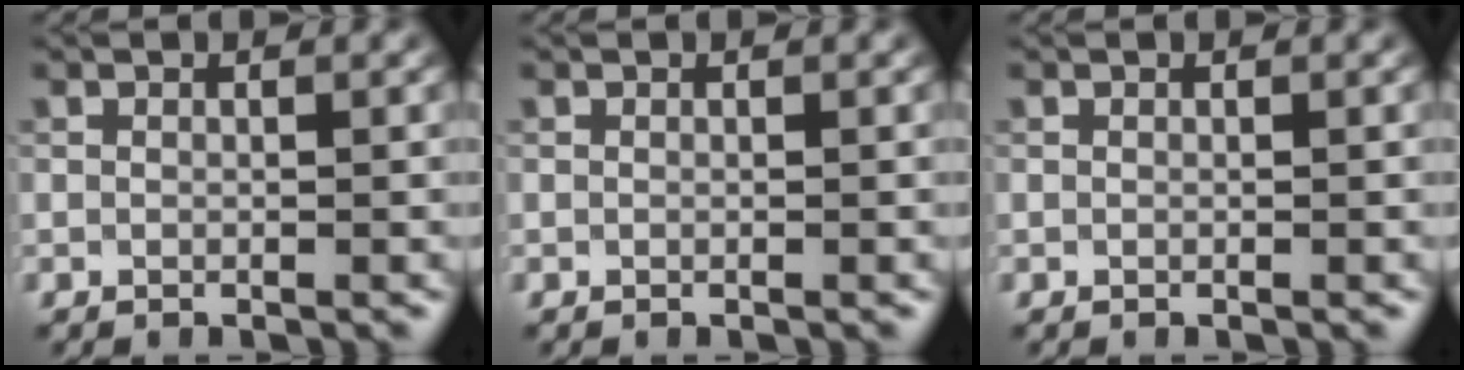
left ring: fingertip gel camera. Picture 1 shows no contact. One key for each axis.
{"total": 0.0}
{"total": 0.0}